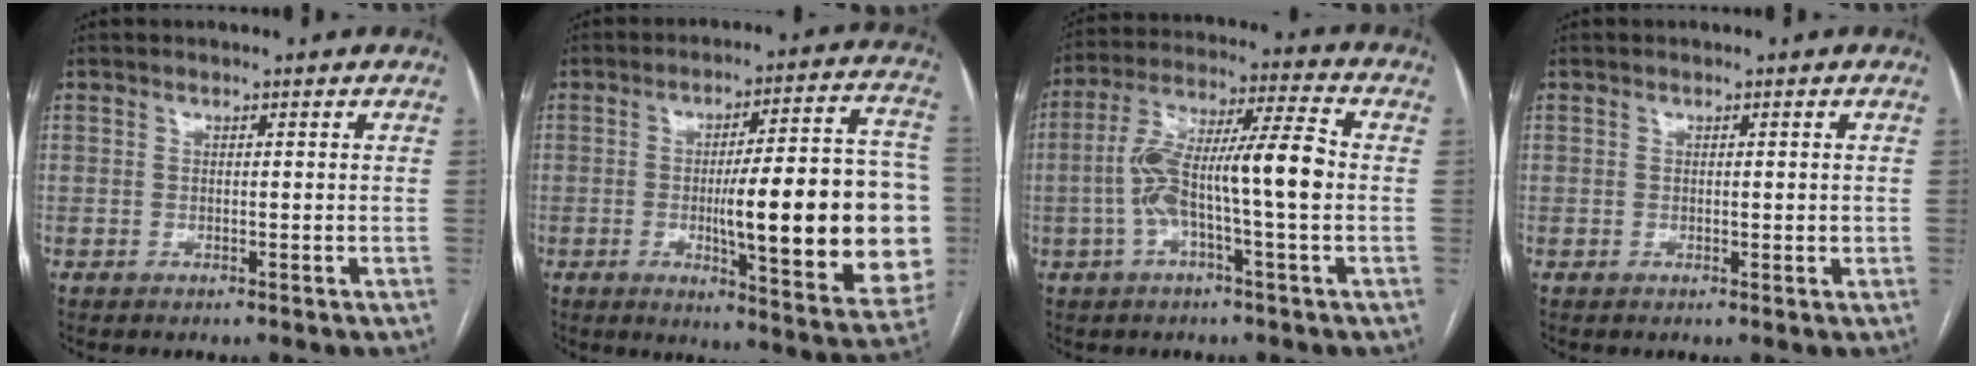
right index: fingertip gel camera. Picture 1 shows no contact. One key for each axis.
{"total": 23.8, "fx": -2.6, "fy": 4.0, "fz": 23.3, "tx": -0.236, "ty": 0.020, "tz": -0.024}
{"total": 12.5, "fx": -1.6, "fy": 1.0, "fz": 12.4, "tx": -0.234, "ty": 0.031, "tz": -0.032}
{"total": 1.3, "fx": 0.1, "fy": 0.6, "fz": 1.2, "tx": -0.017, "ty": -0.001, "tz": 0.004}